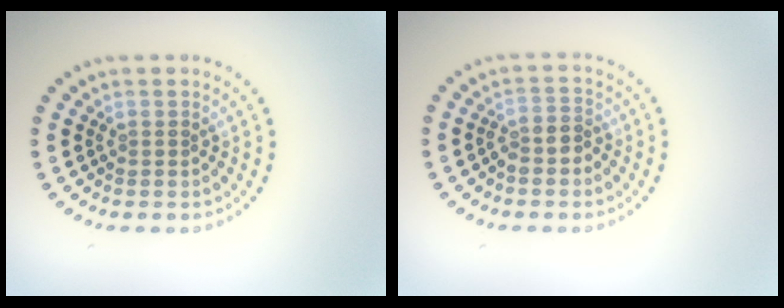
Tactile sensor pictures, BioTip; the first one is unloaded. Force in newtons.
{"total": 2.2, "press": 1.8, "slide": 1.2}